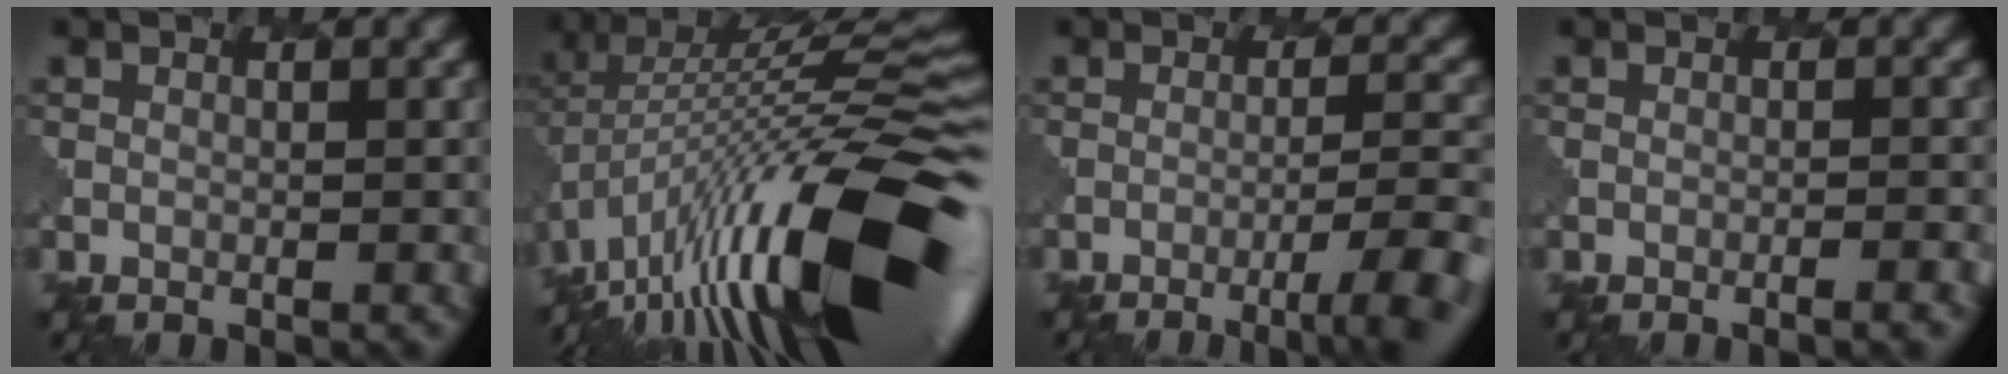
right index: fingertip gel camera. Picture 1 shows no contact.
{"total": 16.0, "force": [-6.0, 5.1, 13.9], "torque": [-0.222, 0.038, -0.130]}
{"total": 5.8, "force": [-3.5, 1.0, 4.5], "torque": [-0.066, 0.003, -0.053]}
{"total": 1.9, "force": [-0.9, 0.6, 1.5], "torque": [-0.007, 0.011, -0.020]}